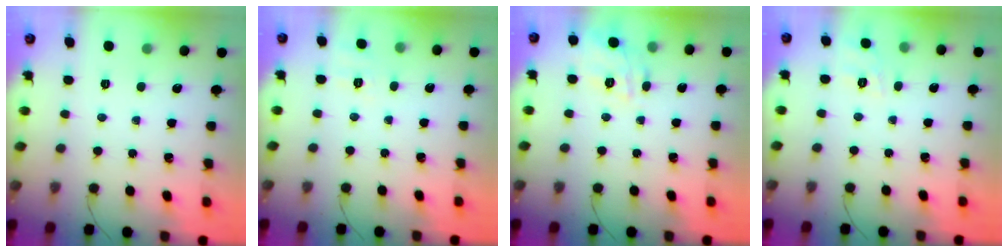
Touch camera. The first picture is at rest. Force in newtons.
{"total": 6.8, "press": 6.4, "slide": 2.1}
{"total": 11.9, "press": 11.9, "slide": 0.7}
{"total": 8.8, "press": 8.7, "slide": 1.8}